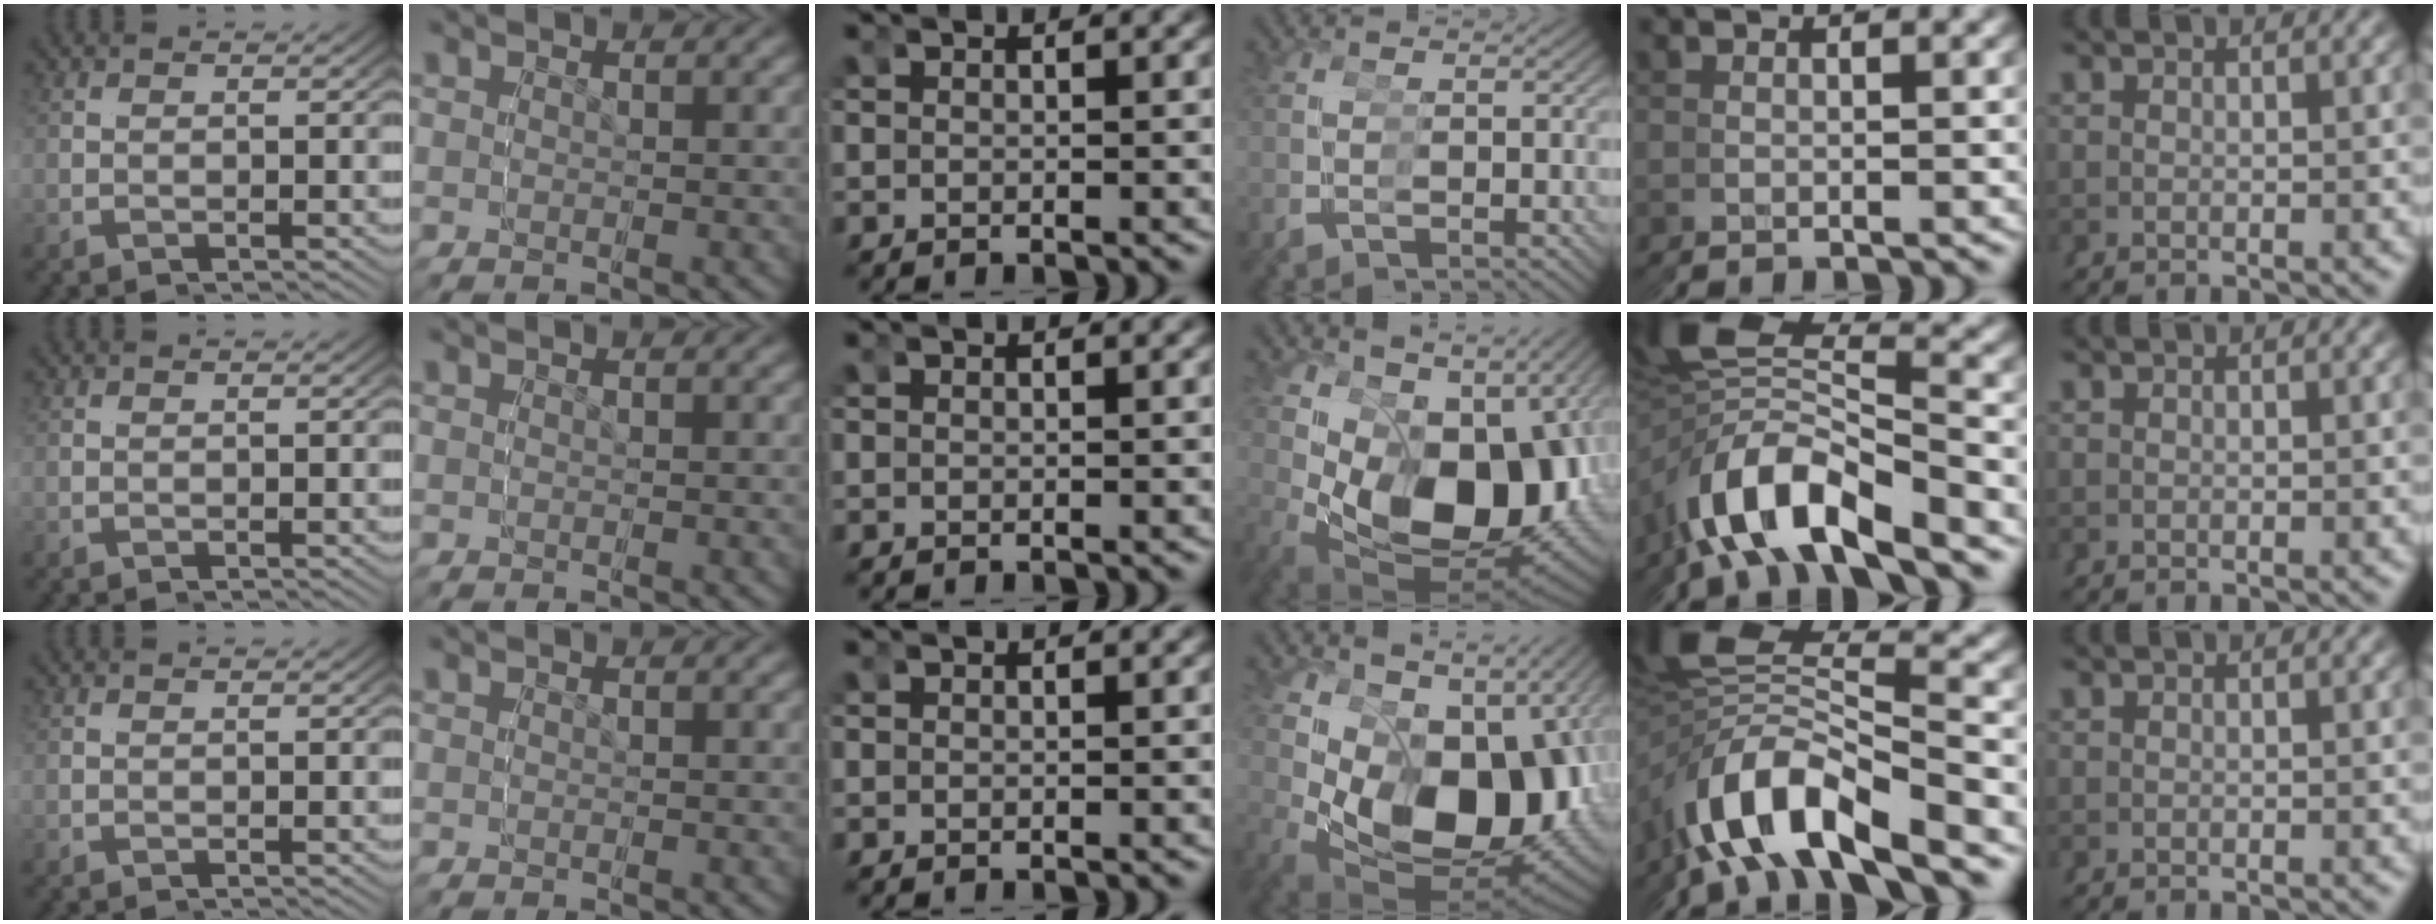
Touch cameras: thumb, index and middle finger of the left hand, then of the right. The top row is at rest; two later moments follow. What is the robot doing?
{"motion": "grasp_and_lifting", "object": "glasses"}